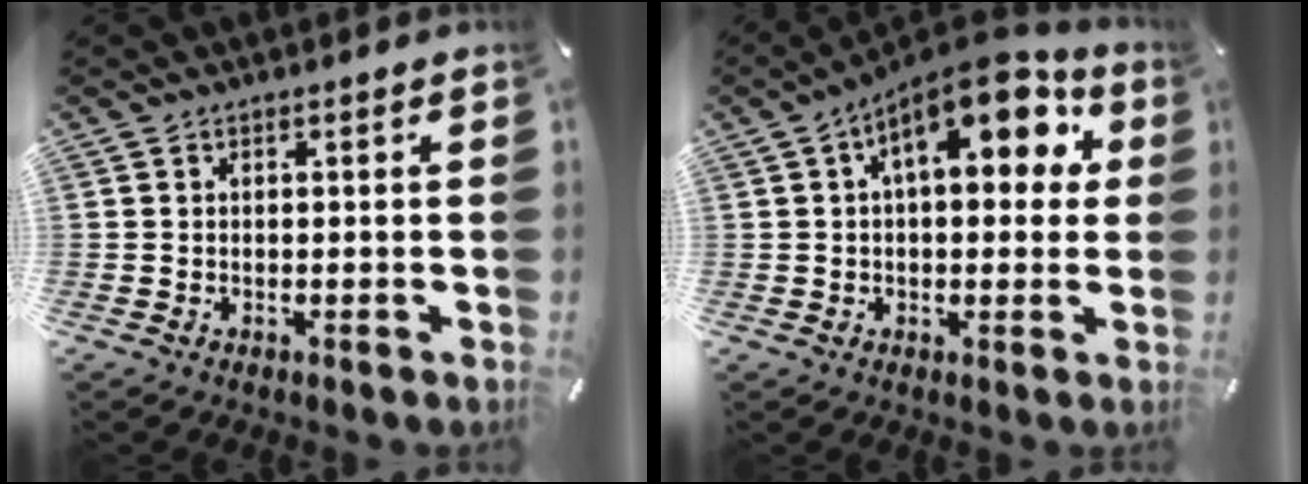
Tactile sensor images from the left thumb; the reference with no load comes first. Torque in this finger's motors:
{"motor_torque": [2.21, 2.80, 1.50, -1.27, 0.34]}